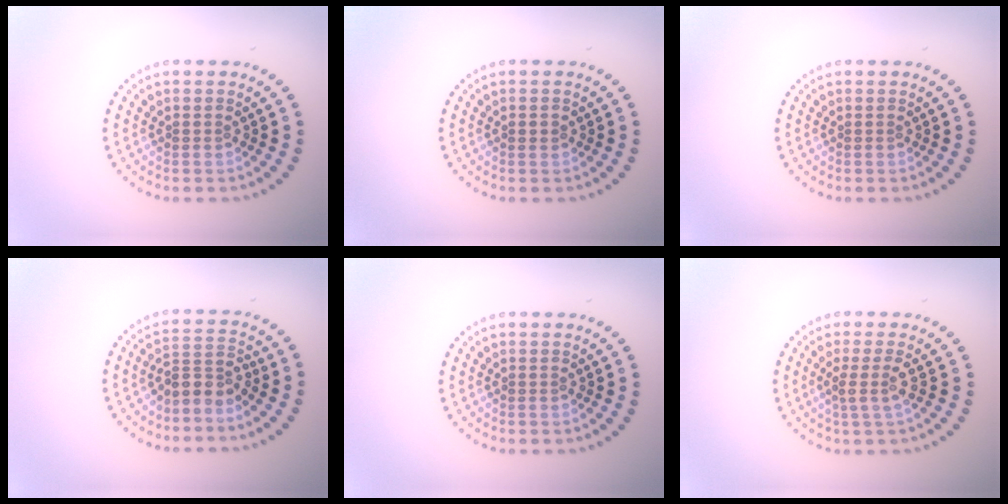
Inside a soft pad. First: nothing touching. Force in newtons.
{"total": 1.0, "press": 0.9, "slide": 0.2}
{"total": 0.0}
{"total": 2.6, "press": 1.9, "slide": 1.8}
{"total": 0.0}
{"total": 1.9, "press": 1.4, "slide": 1.3}